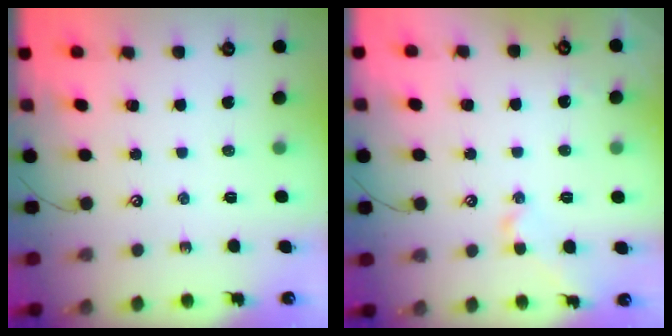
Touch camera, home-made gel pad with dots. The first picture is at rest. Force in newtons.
{"total": 0.6, "press": 0.6, "slide": 0.1}